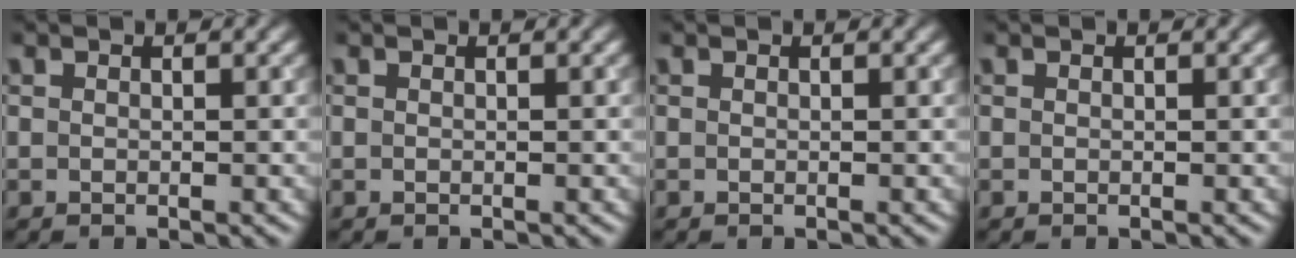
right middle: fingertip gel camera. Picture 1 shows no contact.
{"total": 0.0}
{"total": 0.0}
{"total": 0.0}